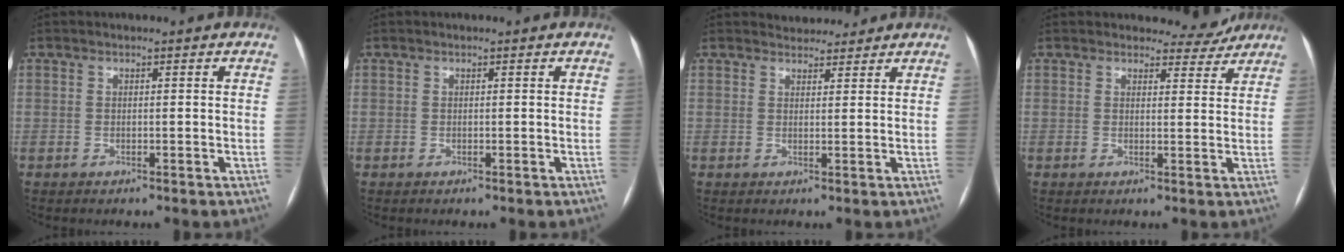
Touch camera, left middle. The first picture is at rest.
{"total": 0.0}
{"total": 4.0, "force": [3.7, 1.3, 0.4], "torque": [-0.004, 0.012, 0.051]}
{"total": 3.6, "force": [3.5, 1.1, -0.3], "torque": [0.004, -0.011, 0.035]}